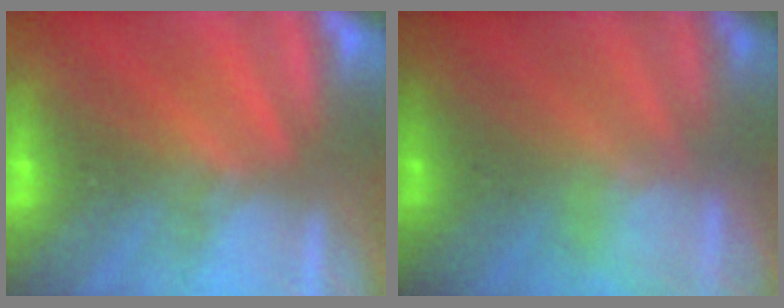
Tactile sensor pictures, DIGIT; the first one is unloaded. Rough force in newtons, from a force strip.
{"total": 3.5}